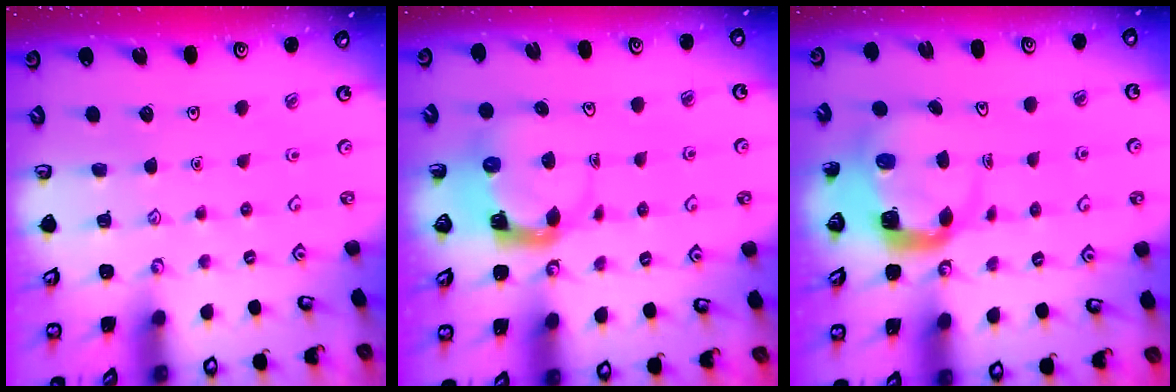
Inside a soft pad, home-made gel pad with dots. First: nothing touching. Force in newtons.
{"total": 4.0, "press": 3.9, "slide": 0.6}
{"total": 4.6, "press": 4.6, "slide": 0.5}